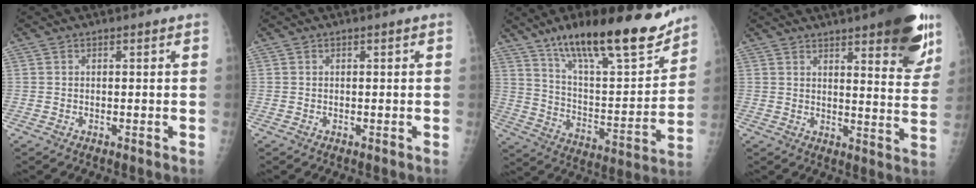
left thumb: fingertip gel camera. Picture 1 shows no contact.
{"total": 0.0}
{"total": 24.5, "force": [17.5, 6.5, 16.0], "torque": [-0.213, -0.077, 0.287]}
{"total": 18.5, "force": [11.4, 4.8, 13.7], "torque": [-0.144, -0.052, 0.142]}